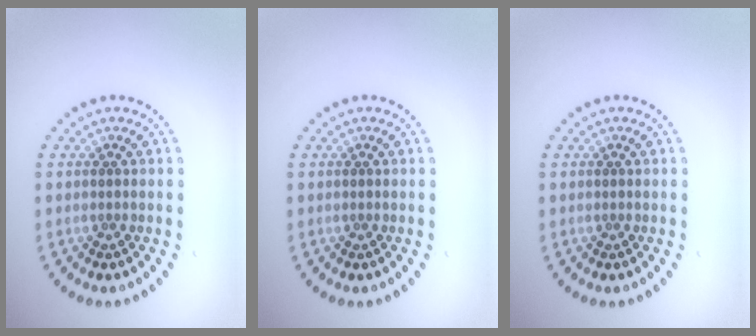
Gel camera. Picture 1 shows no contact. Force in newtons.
{"total": 0.0}
{"total": 0.0}